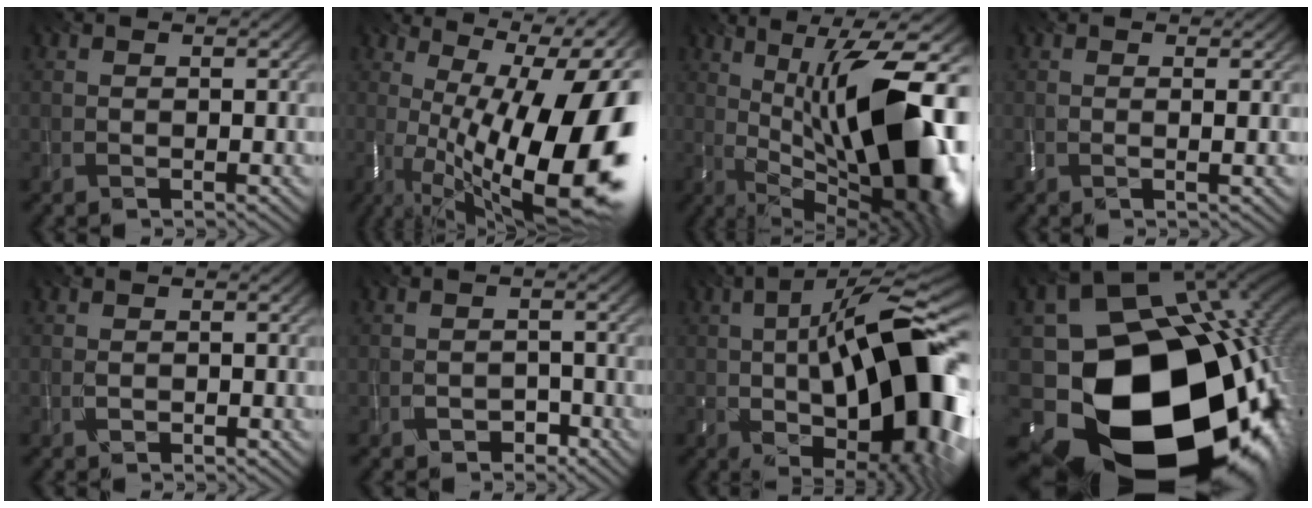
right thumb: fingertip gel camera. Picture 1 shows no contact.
{"total": 20.9, "force": [-2.5, 8.6, 18.8], "torque": [-0.240, 0.001, -0.034]}
{"total": 18.1, "force": [-0.5, 6.6, 16.9], "torque": [-0.230, 0.018, -0.016]}
{"total": 1.4, "force": [0.6, 0.1, 1.2], "torque": [-0.022, 0.001, 0.008]}
{"total": 0.0}
{"total": 1.8, "force": [-1.7, 0.6, -0.1], "torque": [0.003, 0.000, -0.034]}
{"total": 18.0, "force": [-0.7, 6.6, 16.7], "torque": [-0.234, 0.016, -0.027]}
{"total": 22.9, "force": [-7.3, 17.8, 12.5], "torque": [-0.241, -0.079, -0.088]}